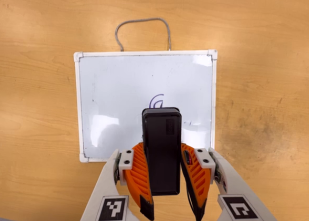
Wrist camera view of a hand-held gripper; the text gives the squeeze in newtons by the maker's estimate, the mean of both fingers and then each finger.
{"total": 8.1, "left": 7.1, "right": 9.1}